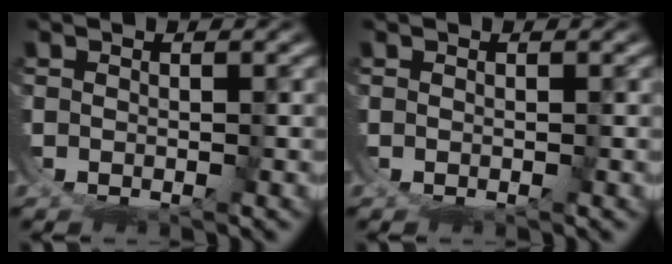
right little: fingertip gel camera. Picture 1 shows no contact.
{"total": 0.0}